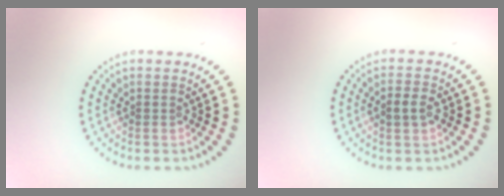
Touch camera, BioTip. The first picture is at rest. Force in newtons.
{"total": 1.8, "press": 1.8, "slide": 0.1}